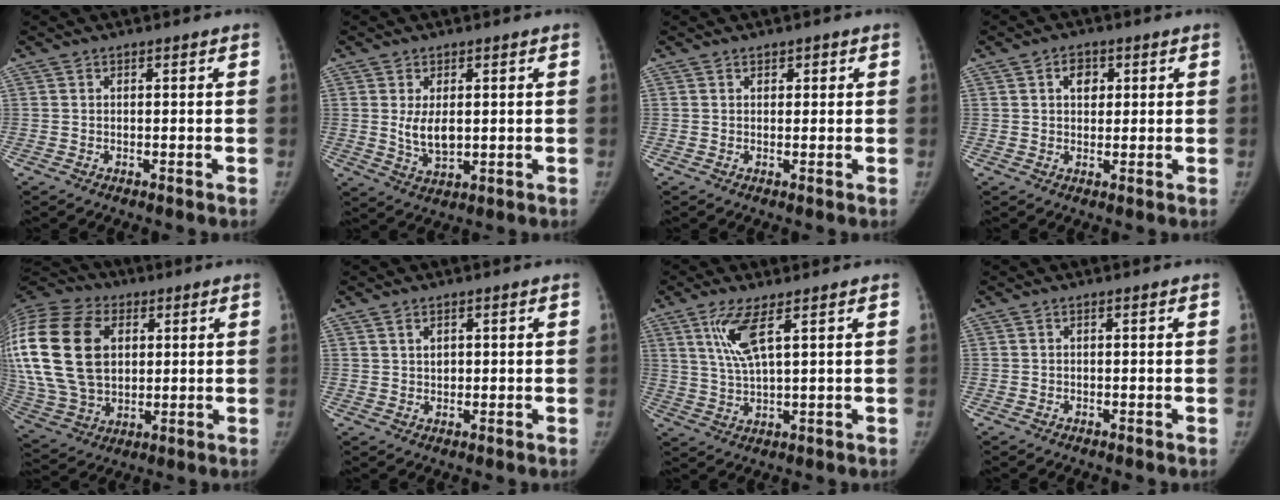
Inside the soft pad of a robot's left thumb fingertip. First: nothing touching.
{"total": 5.6, "force": [0.7, 3.3, 4.5], "torque": [-0.069, -0.015, 0.022]}
{"total": 1.4, "force": [0.8, 1.1, 0.4], "torque": [0.013, -0.003, 0.008]}
{"total": 3.9, "force": [1.4, 3.0, 2.2], "torque": [-0.013, -0.004, 0.020]}
{"total": 34.7, "force": [7.7, 24.5, 23.3], "torque": [-0.559, 0.052, 0.157]}
{"total": 2.0, "force": [0.9, 1.4, 0.9], "torque": [-0.008, -0.007, 0.018]}
{"total": 7.1, "force": [3.4, 1.3, 6.1], "torque": [-0.134, -0.019, 0.077]}
{"total": 0.0}